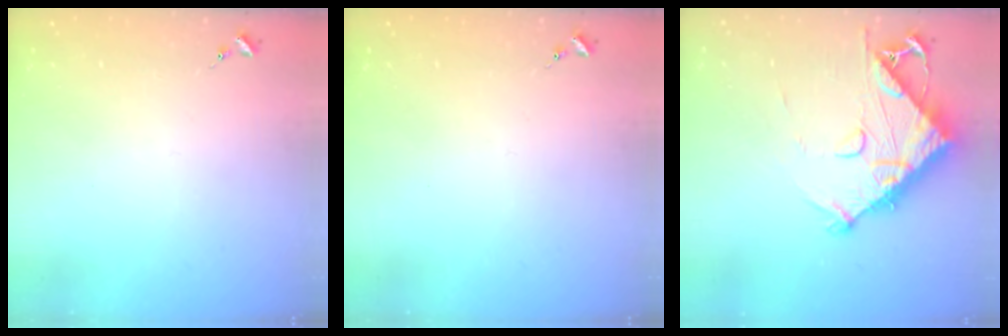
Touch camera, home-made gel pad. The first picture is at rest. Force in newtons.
{"total": 0.0}
{"total": 13.1, "press": 13.0, "slide": 1.0}